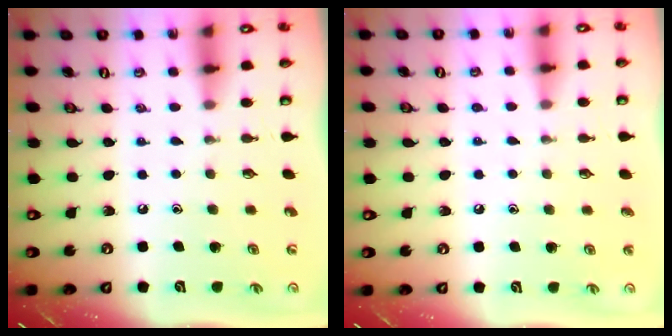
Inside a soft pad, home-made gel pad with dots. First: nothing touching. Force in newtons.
{"total": 3.2, "press": 3.2, "slide": 0.4}